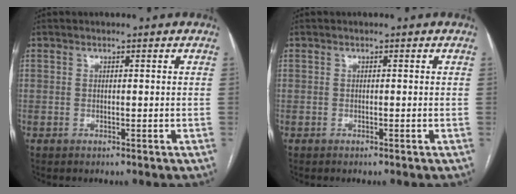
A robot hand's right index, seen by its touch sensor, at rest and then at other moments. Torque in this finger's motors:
{"motor_torque": [-0.06, -0.02, -0.02, 0.01]}